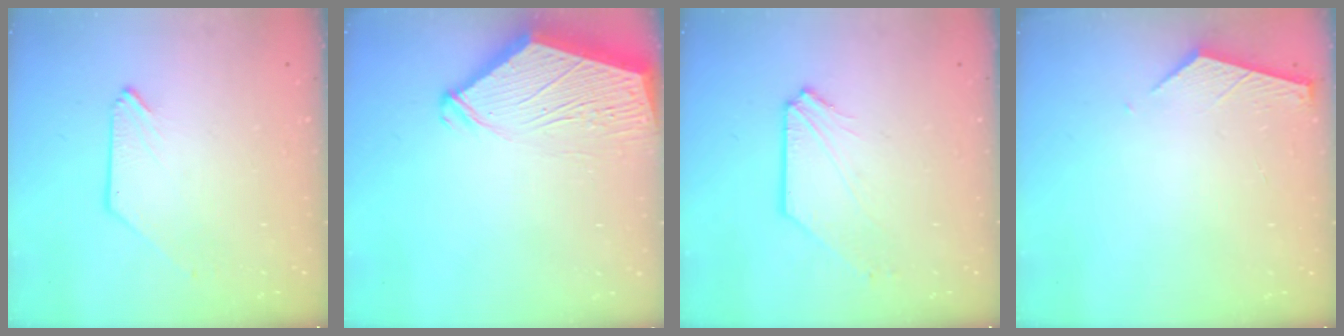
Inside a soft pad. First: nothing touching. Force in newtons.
{"total": 6.4, "press": 6.3, "slide": 0.8}
{"total": 2.3, "press": 2.3, "slide": 0.2}
{"total": 2.4, "press": 2.4, "slide": 0.3}